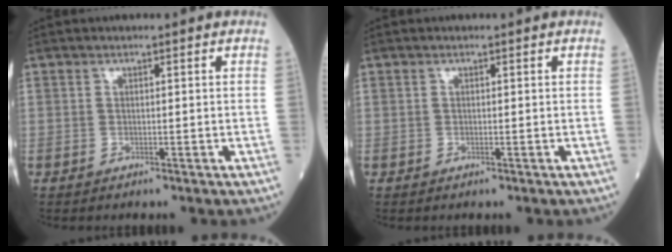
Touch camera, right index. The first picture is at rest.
{"total": 0.0}